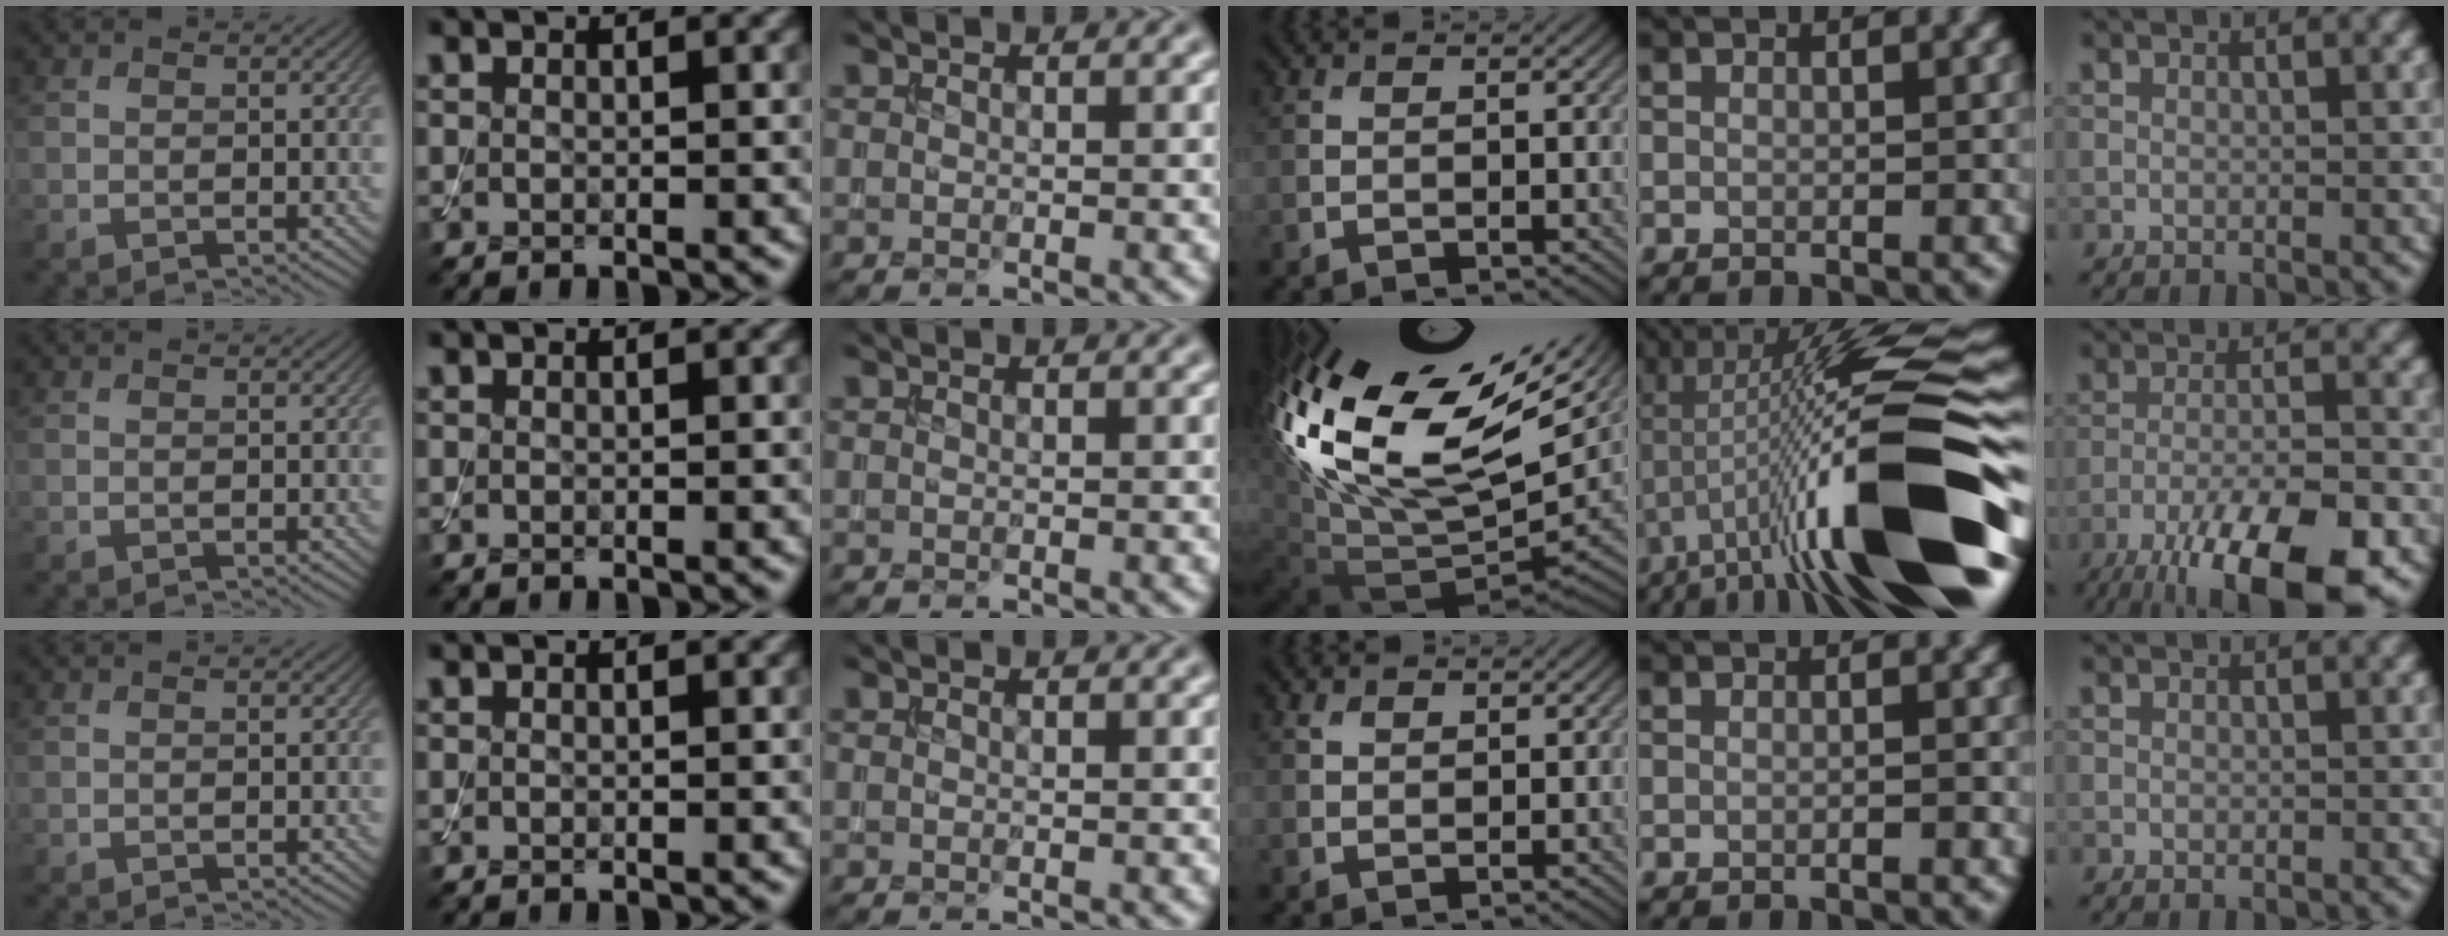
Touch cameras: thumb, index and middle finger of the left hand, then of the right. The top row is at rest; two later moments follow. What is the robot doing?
{"motion": "assemble", "object": "toy tower of hanoi"}